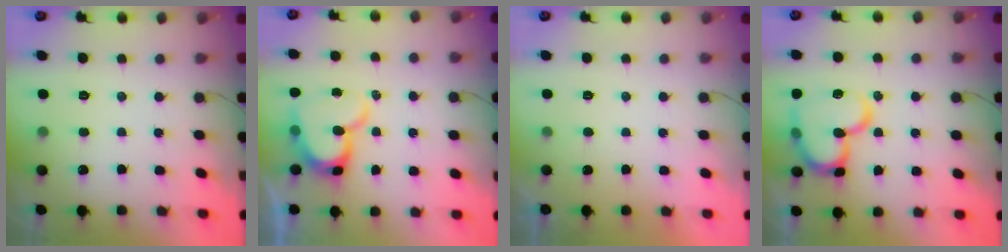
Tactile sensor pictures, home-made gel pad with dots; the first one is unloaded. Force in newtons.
{"total": 13.8, "press": 13.7, "slide": 1.3}
{"total": 1.2, "press": 1.1, "slide": 0.3}
{"total": 17.6, "press": 17.5, "slide": 2.1}